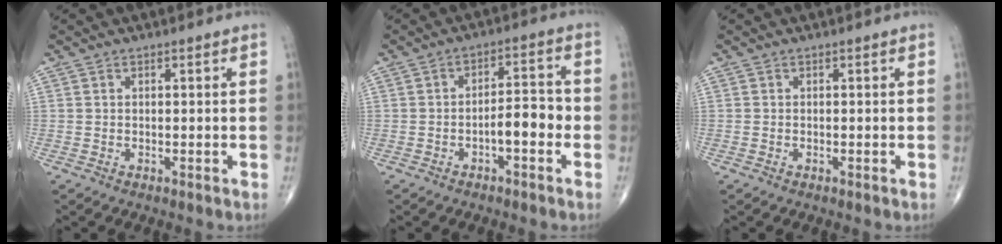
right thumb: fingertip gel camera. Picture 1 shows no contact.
{"total": 6.1, "force": [-1.9, 2.4, 5.2], "torque": [-0.068, 0.027, -0.032]}
{"total": 0.0}